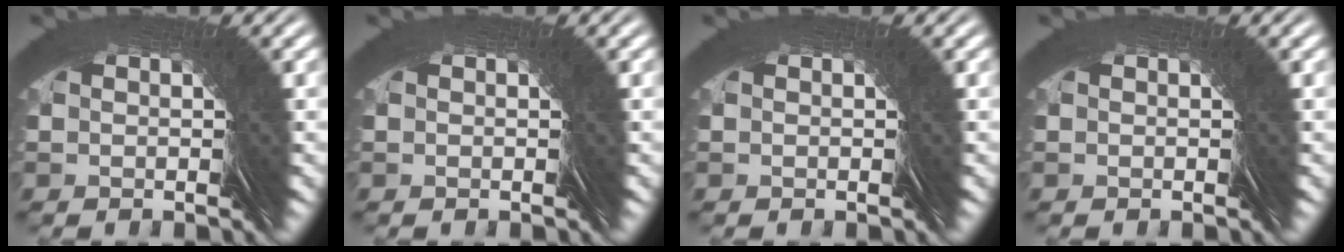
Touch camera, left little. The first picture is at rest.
{"total": 0.0}
{"total": 0.0}
{"total": 0.0}